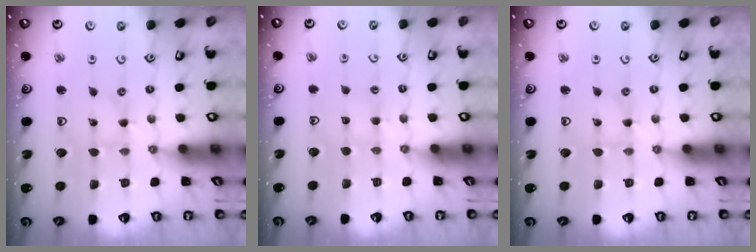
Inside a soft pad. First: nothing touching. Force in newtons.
{"total": 4.1, "press": 4.1, "slide": 0.7}
{"total": 0.0}